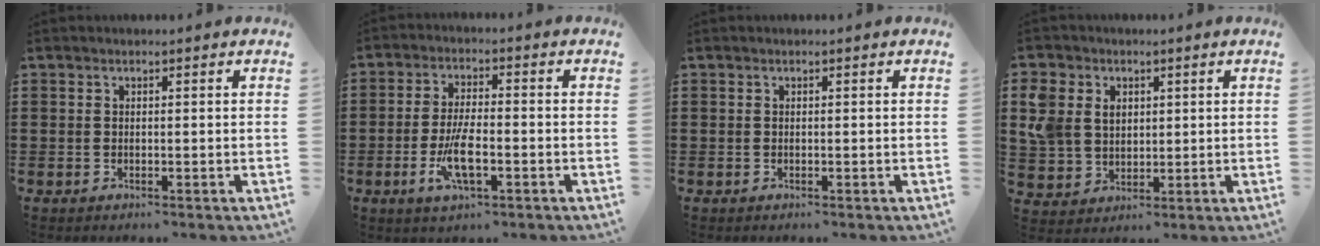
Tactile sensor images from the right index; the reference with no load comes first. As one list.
[{"total": 7.1, "force": [-2.3, 2.1, 6.3], "torque": [-0.138, -0.012, -0.045]}, {"total": 0.0}, {"total": 6.8, "force": [2.1, 5.8, 3.0], "torque": [-0.099, 0.015, 0.037]}]